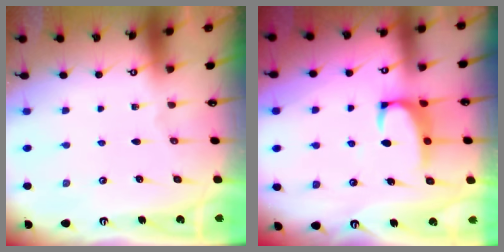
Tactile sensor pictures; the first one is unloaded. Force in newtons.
{"total": 2.5, "press": 2.4, "slide": 0.8}